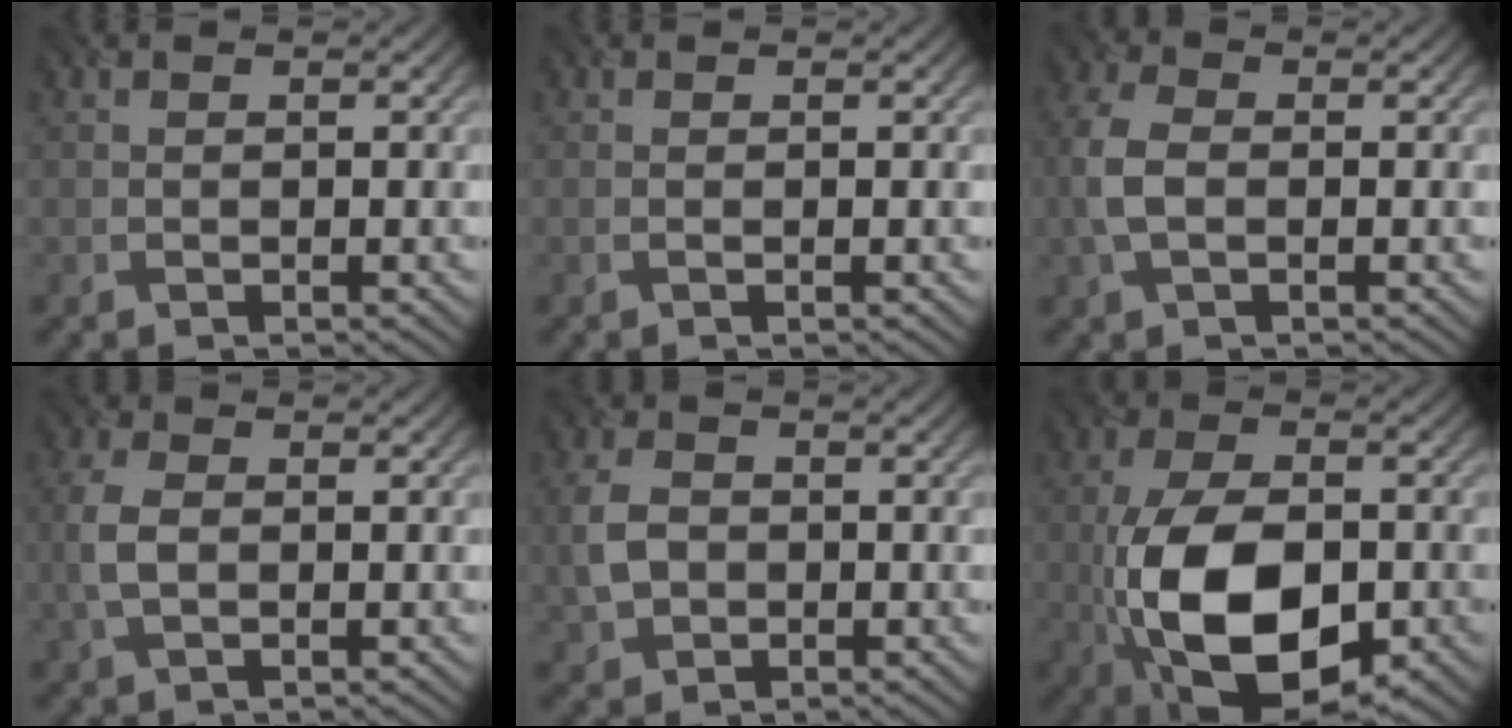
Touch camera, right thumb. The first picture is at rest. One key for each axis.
{"total": 0.0}
{"total": 4.6, "fx": -0.4, "fy": 2.9, "fz": 3.6, "tx": -0.103, "ty": 0.004, "tz": -0.013}
{"total": 3.8, "fx": -0.1, "fy": 2.3, "fz": 3.0, "tx": -0.084, "ty": 0.003, "tz": -0.003}
{"total": 4.7, "fx": -0.3, "fy": 3.6, "fz": 2.9, "tx": -0.080, "ty": 0.000, "tz": -0.009}
{"total": 15.4, "fx": -4.0, "fy": 8.1, "fz": 12.4, "tx": -0.246, "ty": -0.019, "tz": -0.072}